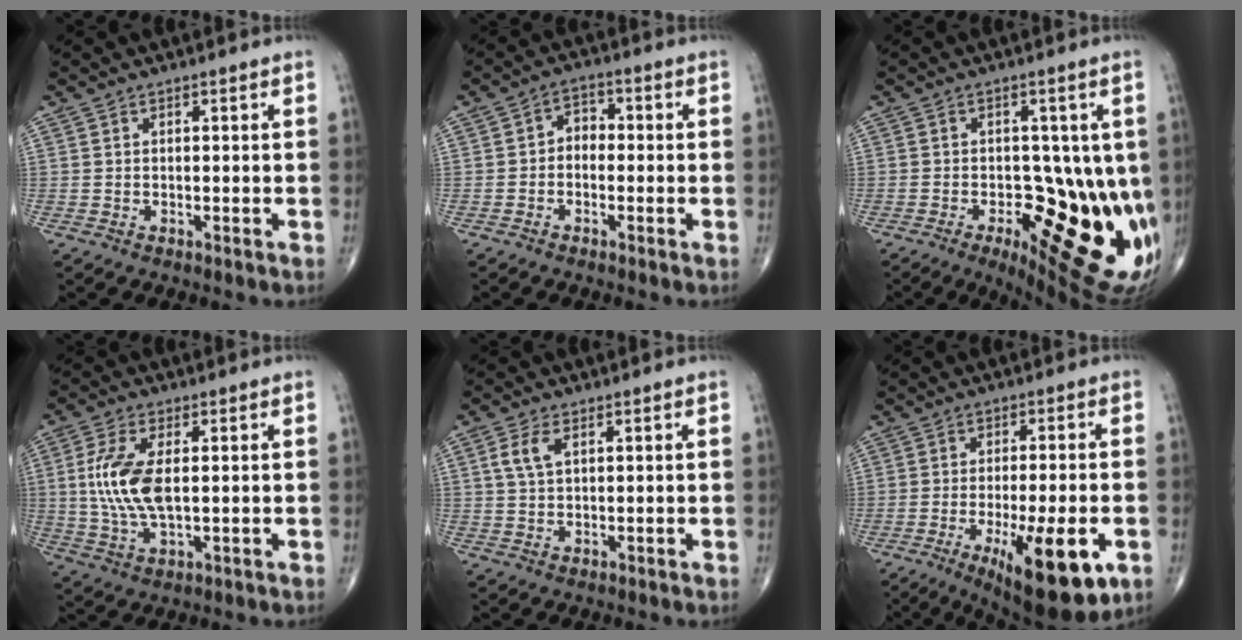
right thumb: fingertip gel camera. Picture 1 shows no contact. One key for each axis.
{"total": 3.9, "fx": -0.6, "fy": 2.9, "fz": 2.5, "tx": -0.019, "ty": 0.020, "tz": -0.025}
{"total": 22.5, "fx": -4.5, "fy": 9.6, "fz": 19.8, "tx": -0.190, "ty": -0.023, "tz": -0.035}
{"total": 10.8, "fx": 1.0, "fy": 4.9, "fz": 9.5, "tx": -0.212, "ty": -0.005, "tz": 0.025}
{"total": 4.1, "fx": 1.4, "fy": 2.1, "fz": 3.2, "tx": -0.074, "ty": 0.006, "tz": 0.029}
{"total": 16.9, "fx": -6.5, "fy": 5.0, "fz": 14.8, "tx": -0.192, "ty": -0.004, "tz": -0.084}